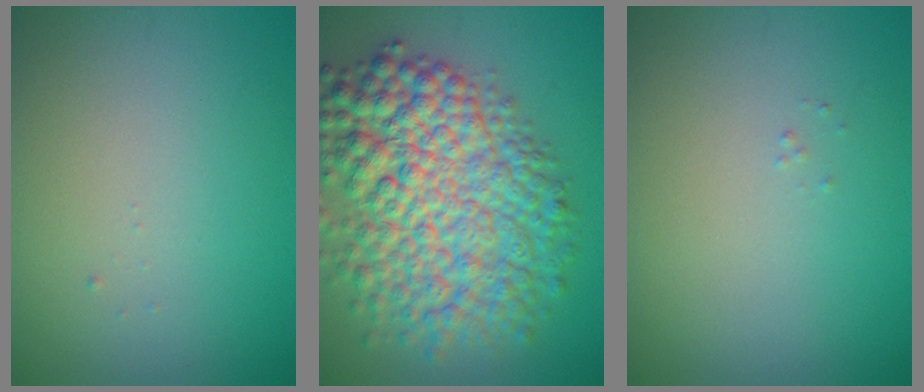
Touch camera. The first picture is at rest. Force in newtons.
{"total": 10.8, "press": 10.8, "slide": 0.2}
{"total": 0.0}